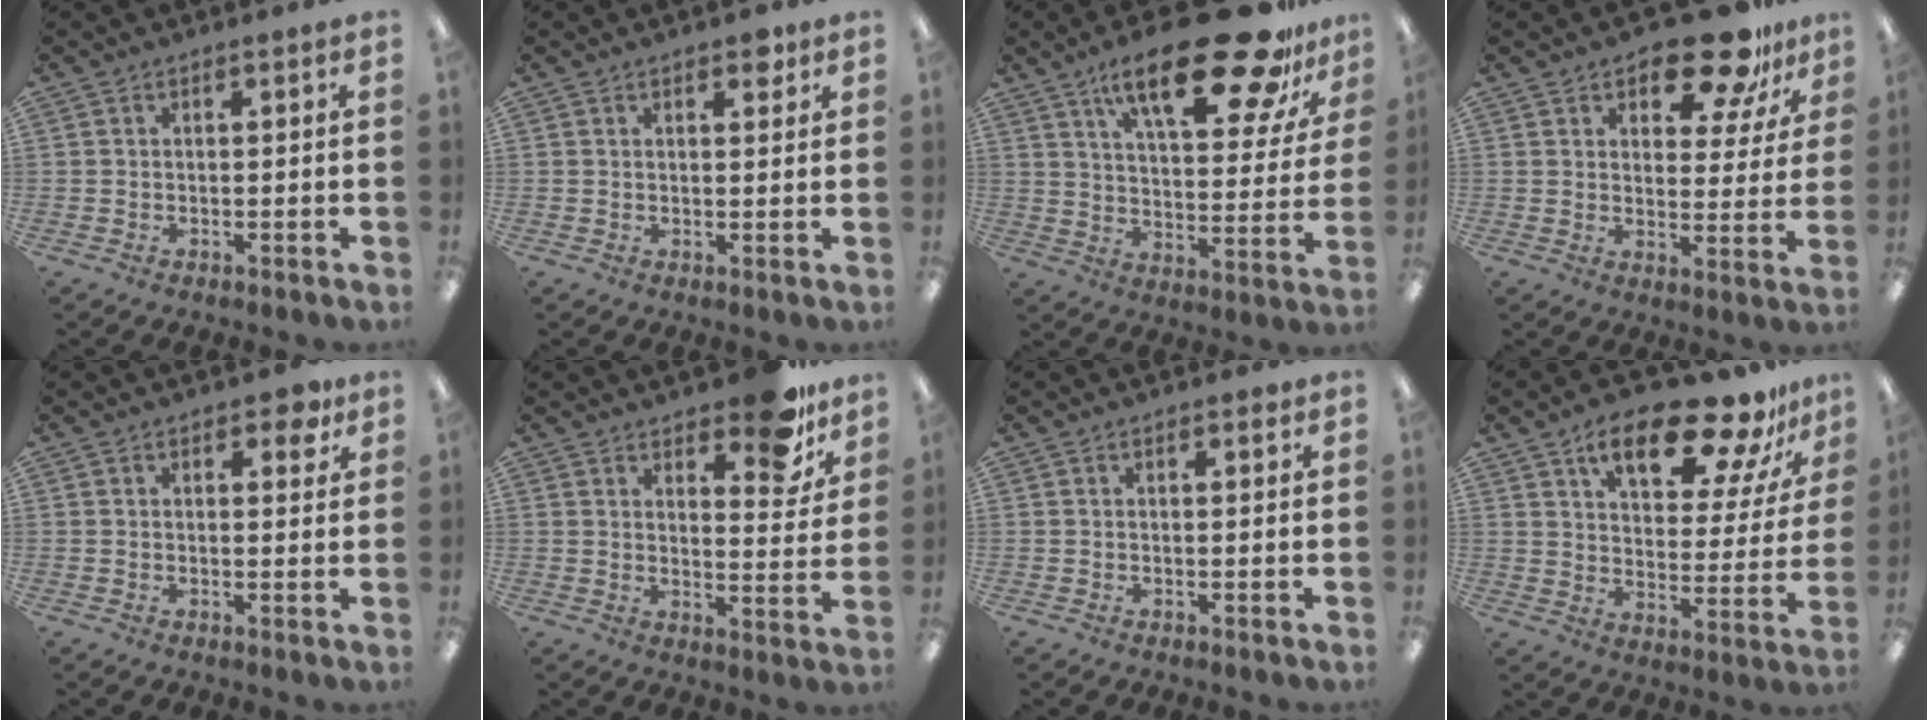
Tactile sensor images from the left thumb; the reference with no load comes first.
{"total": 3.2, "force": [2.0, 1.5, 2.0], "torque": [-0.017, -0.005, 0.029]}
{"total": 24.8, "force": [16.3, 8.1, 16.9], "torque": [-0.255, -0.092, 0.262]}
{"total": 14.3, "force": [10.8, 5.9, 7.4], "torque": [-0.105, -0.066, 0.186]}
{"total": 3.8, "force": [2.1, 2.1, 2.4], "torque": [-0.019, -0.006, 0.031]}
{"total": 12.2, "force": [9.3, 4.5, 6.4], "torque": [-0.070, -0.064, 0.160]}
{"total": 0.9, "force": [0.6, 0.5, 0.5], "torque": [-0.002, -0.001, 0.009]}
{"total": 20.0, "force": [13.8, 7.4, 12.5], "torque": [-0.190, -0.076, 0.225]}